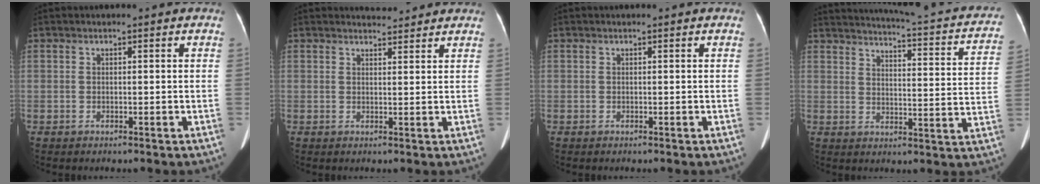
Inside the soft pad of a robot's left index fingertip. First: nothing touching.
{"total": 3.0, "force": [3.0, 0.3, 0.2], "torque": [-0.011, 0.008, 0.041]}
{"total": 0.0}
{"total": 21.6, "force": [18.8, 3.3, 10.1], "torque": [-0.135, -0.030, 0.208]}